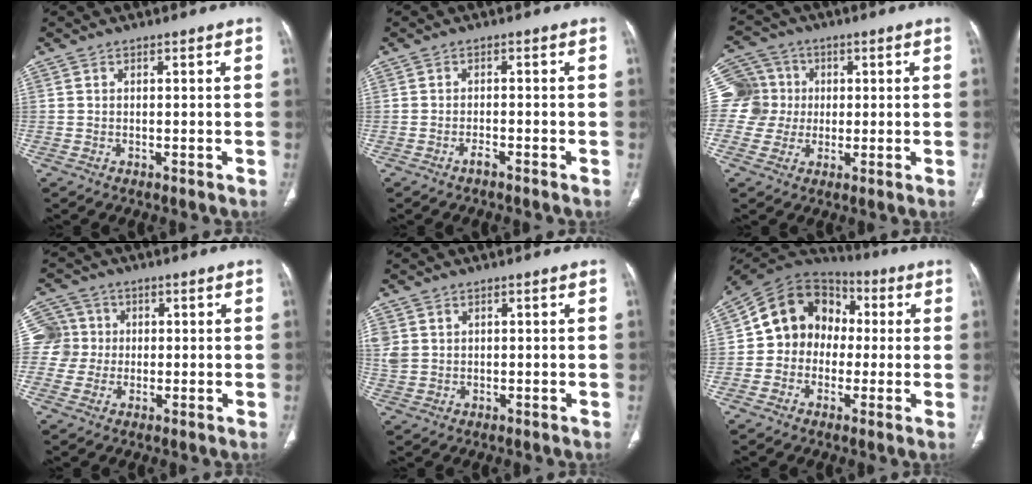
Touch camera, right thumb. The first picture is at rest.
{"total": 1.5, "force": [-1.2, 0.1, 0.9], "torque": [-0.021, 0.008, -0.022]}
{"total": 10.1, "force": [0.7, 9.9, 1.5], "torque": [-0.008, 0.028, 0.014]}
{"total": 7.6, "force": [0.5, 7.6, 0.6], "torque": [0.012, 0.021, 0.008]}
{"total": 5.2, "force": [1.4, 4.5, 2.1], "torque": [-0.057, 0.001, 0.038]}
{"total": 14.1, "force": [0.5, 12.1, 7.2], "torque": [-0.081, 0.037, -0.004]}